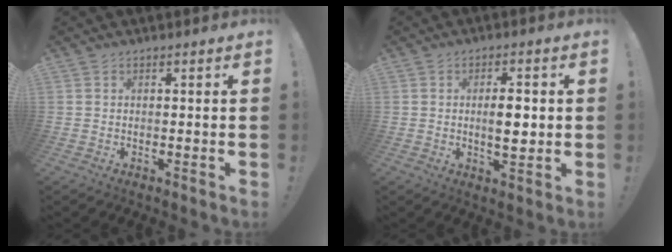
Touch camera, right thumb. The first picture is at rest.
{"total": 6.5, "force": [-0.1, 2.6, 5.9], "torque": [-0.089, -0.003, -0.010]}